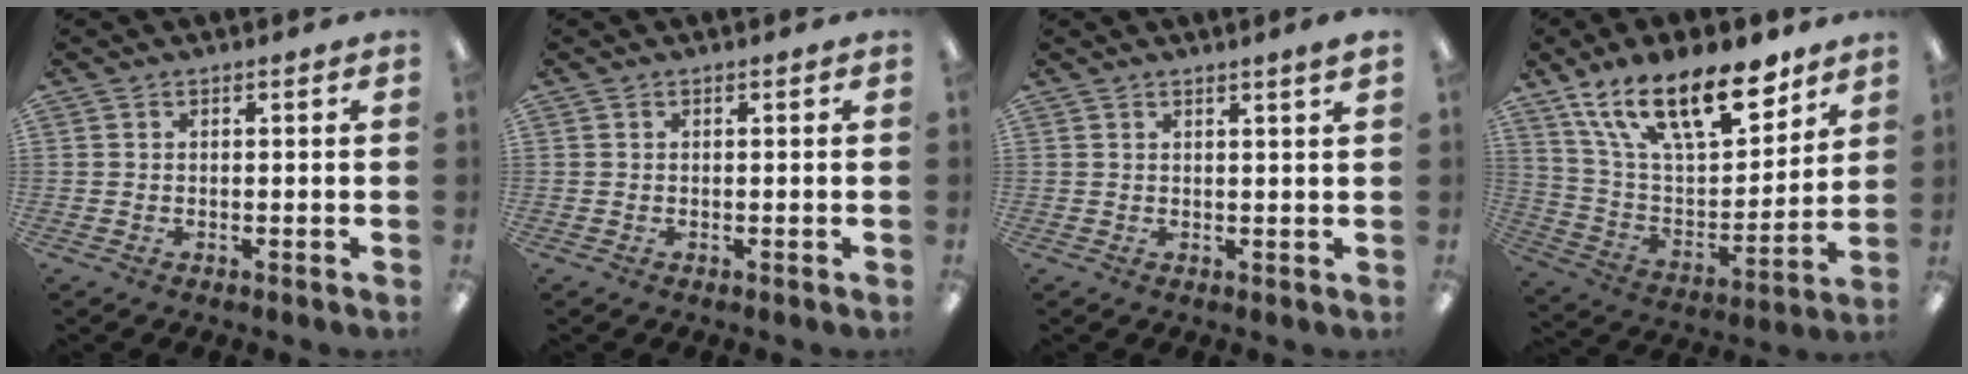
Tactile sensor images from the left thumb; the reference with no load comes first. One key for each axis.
{"total": 0.0}
{"total": 1.9, "fx": 1.5, "fy": -0.4, "fz": 1.1, "tx": -0.022, "ty": -0.004, "tz": 0.026}
{"total": 22.3, "fx": 14.7, "fy": 9.1, "fz": 14.1, "tx": -0.240, "ty": -0.077, "tz": 0.257}